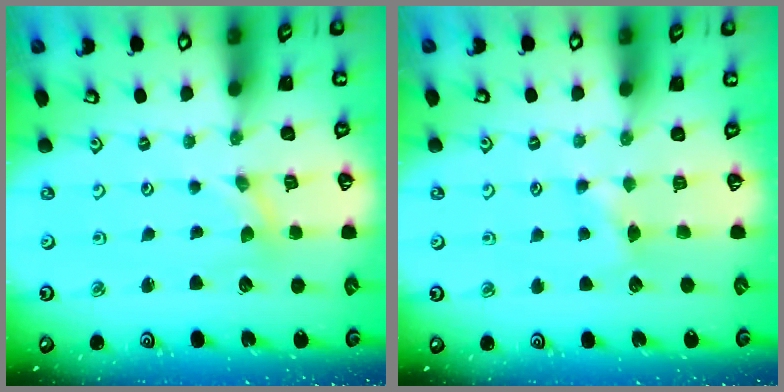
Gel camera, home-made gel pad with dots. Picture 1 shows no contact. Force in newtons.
{"total": 3.7, "press": 3.7, "slide": 0.4}